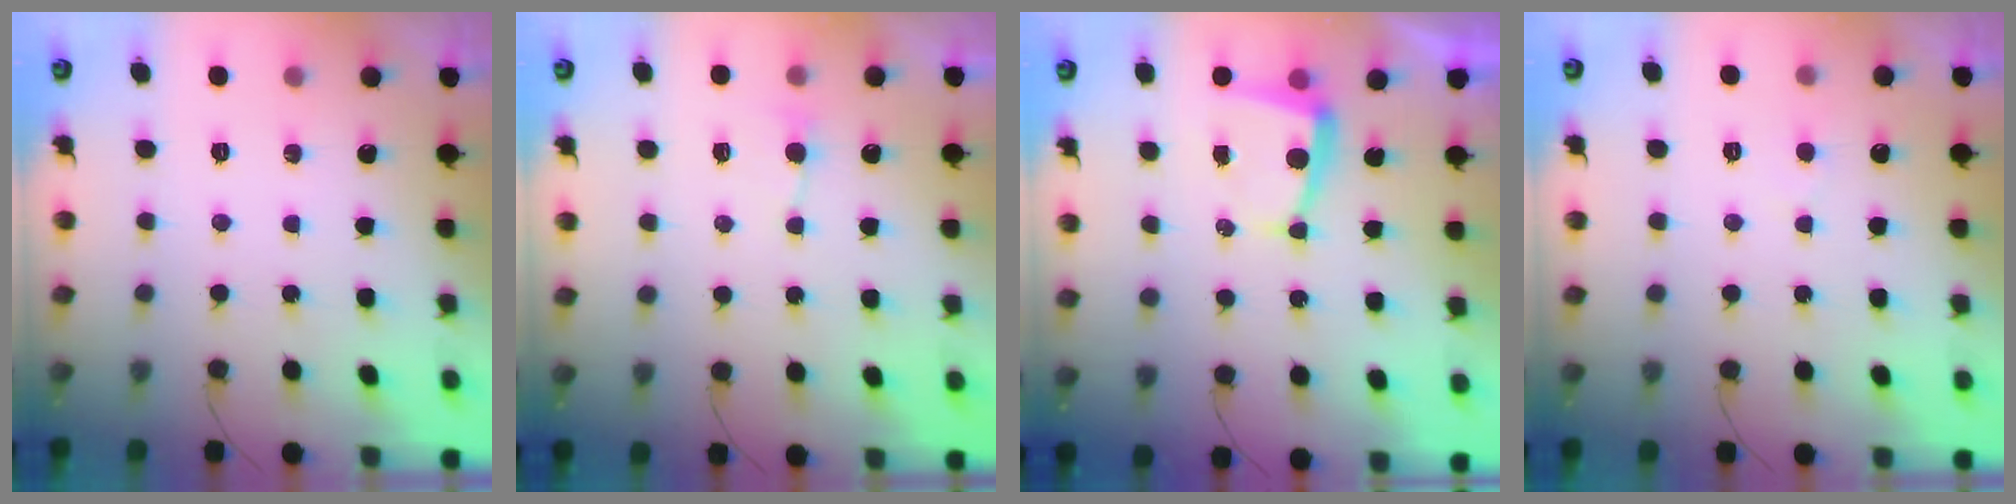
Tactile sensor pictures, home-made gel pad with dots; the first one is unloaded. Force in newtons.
{"total": 2.7, "press": 2.7, "slide": 0.3}
{"total": 4.8, "press": 4.8, "slide": 0.6}
{"total": 2.8, "press": 2.8, "slide": 0.3}